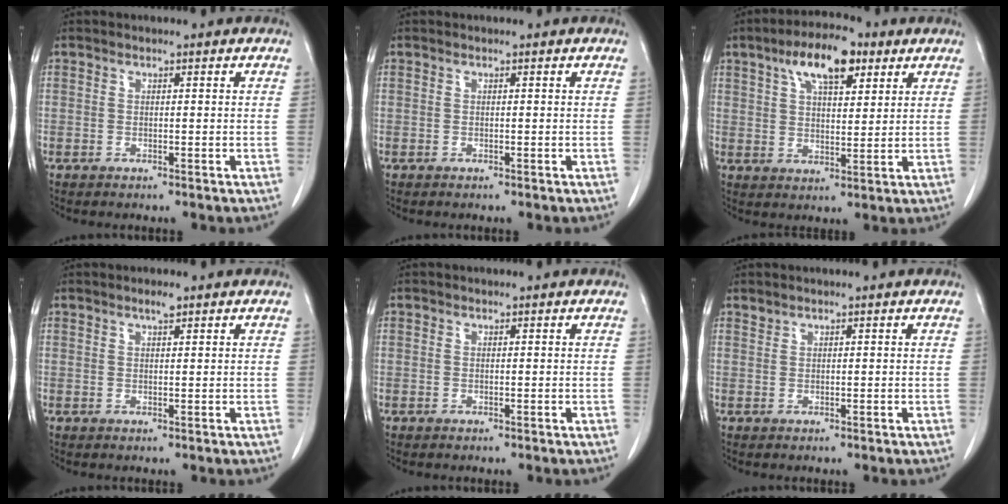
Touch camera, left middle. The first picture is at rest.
{"total": 0.0}
{"total": 9.7, "force": [5.4, 3.6, 7.3], "torque": [-0.128, 0.018, 0.092]}
{"total": 1.4, "force": [1.1, 0.2, 0.9], "torque": [-0.020, 0.000, 0.020]}
{"total": 0.0}
{"total": 0.6, "force": [0.6, 0.1, -0.1], "torque": [-0.001, -0.001, 0.012]}